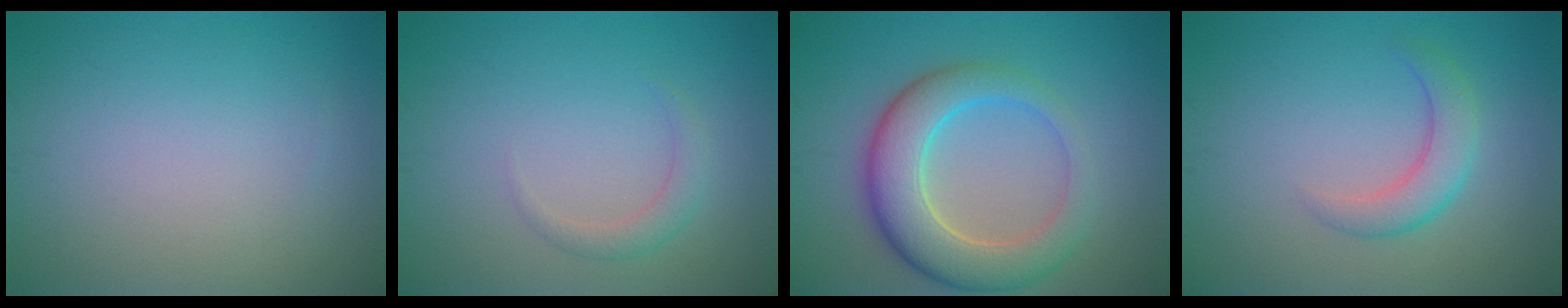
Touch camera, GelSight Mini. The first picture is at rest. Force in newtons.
{"total": 1.6, "press": 1.6, "slide": 0.1}
{"total": 7.0, "press": 6.9, "slide": 0.7}
{"total": 3.0, "press": 3.0, "slide": 0.2}